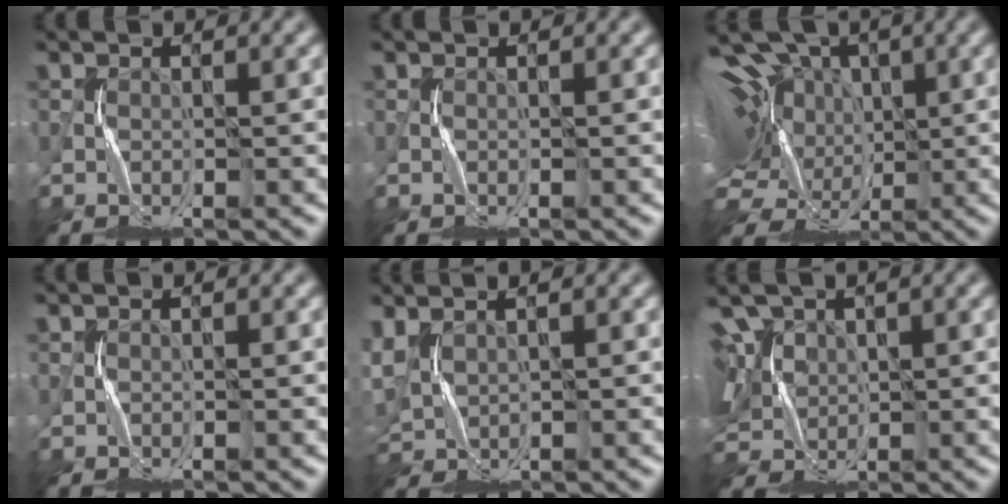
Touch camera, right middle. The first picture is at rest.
{"total": 0.0}
{"total": 19.3, "force": [4.3, 13.8, 12.7], "torque": [-0.257, 0.058, 0.036]}
{"total": 0.0}
{"total": 3.2, "force": [1.6, 1.9, 2.1], "torque": [-0.073, 0.006, 0.038]}
{"total": 9.3, "force": [3.1, 6.4, 6.0], "torque": [-0.137, 0.028, 0.042]}